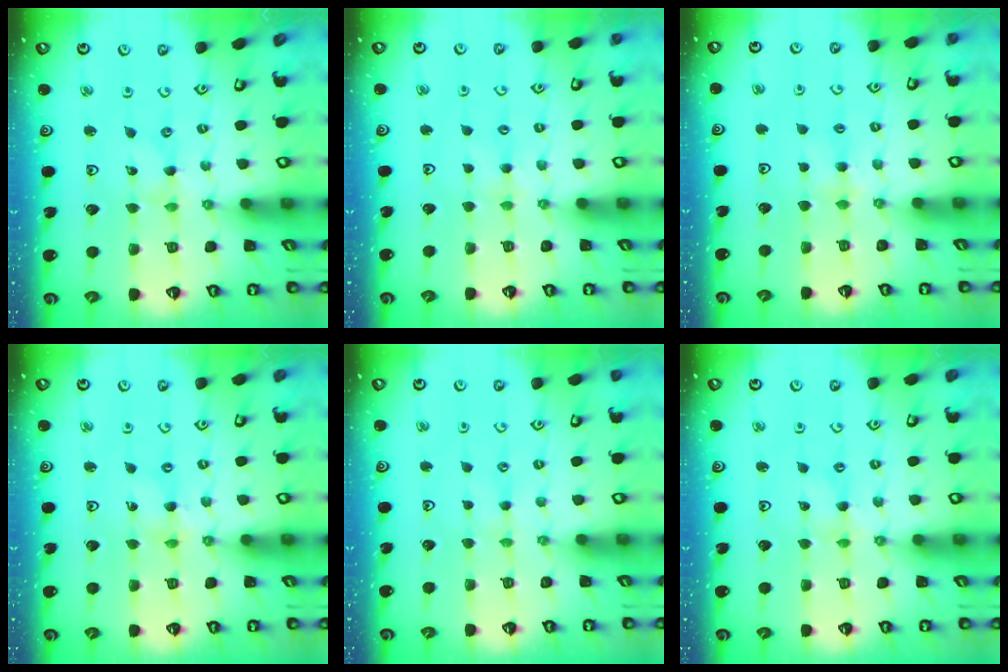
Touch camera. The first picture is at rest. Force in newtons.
{"total": 3.0, "press": 3.0, "slide": 0.4}
{"total": 4.3, "press": 4.2, "slide": 0.6}
{"total": 1.4, "press": 1.4, "slide": 0.1}
{"total": 0.0}
{"total": 1.1, "press": 1.1, "slide": 0.2}